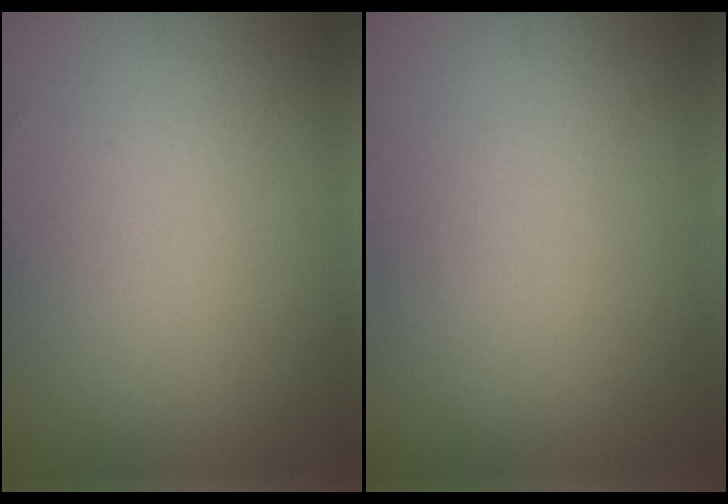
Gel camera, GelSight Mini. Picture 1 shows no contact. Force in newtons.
{"total": 0.0}